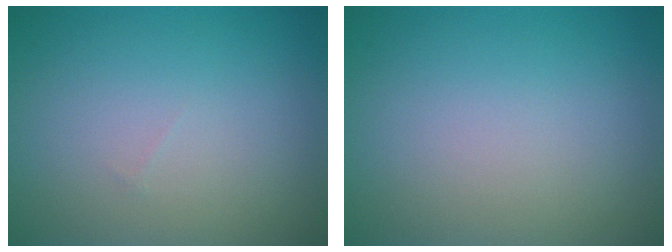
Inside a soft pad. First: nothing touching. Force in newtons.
{"total": 0.0}